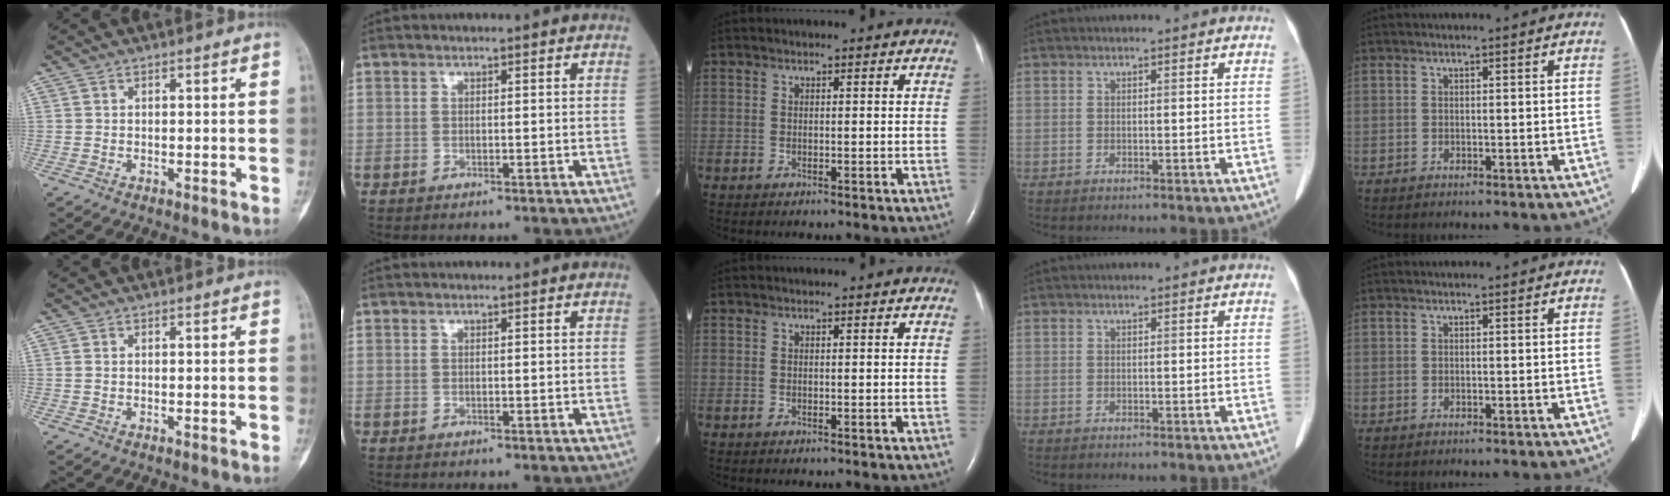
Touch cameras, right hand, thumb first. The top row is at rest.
{}